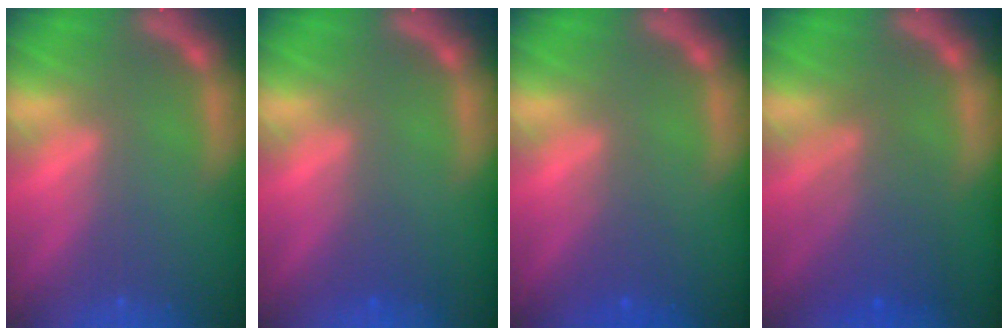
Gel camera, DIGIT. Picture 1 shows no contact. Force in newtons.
{"total": 1.0}
{"total": 1.9}
{"total": 5.1}